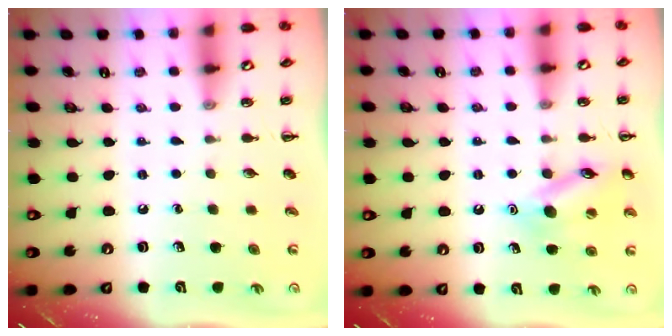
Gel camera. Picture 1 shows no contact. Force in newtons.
{"total": 12.6, "press": 12.5, "slide": 1.8}